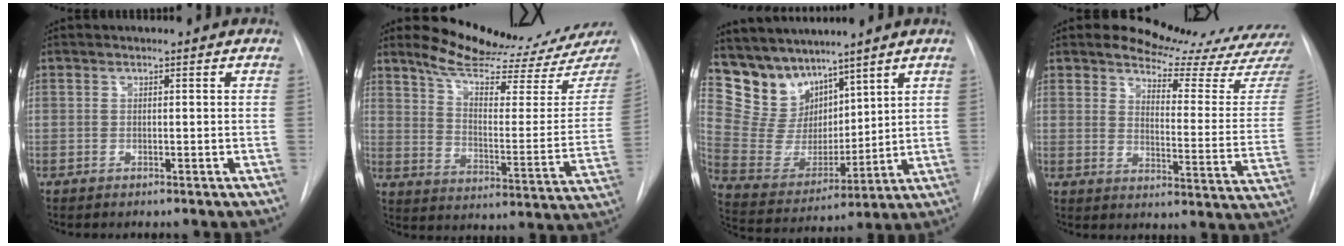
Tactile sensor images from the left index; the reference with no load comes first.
{"total": 19.7, "force": [18.3, 1.0, 7.2], "torque": [-0.104, -0.090, 0.248]}
{"total": 11.0, "force": [9.3, 5.6, 2.0], "torque": [-0.062, 0.027, 0.196]}
{"total": 17.2, "force": [16.7, 0.5, 4.2], "torque": [-0.057, -0.124, 0.195]}